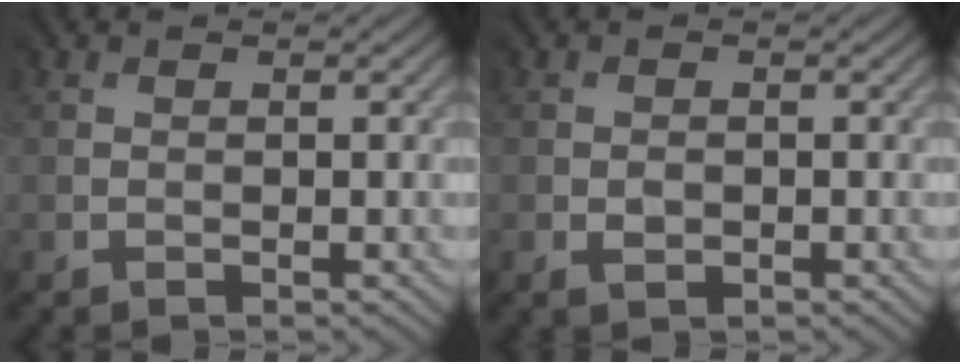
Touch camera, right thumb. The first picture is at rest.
{"total": 0.9, "force": [-0.3, 0.8, 0.3], "torque": [-0.002, -0.003, -0.003]}